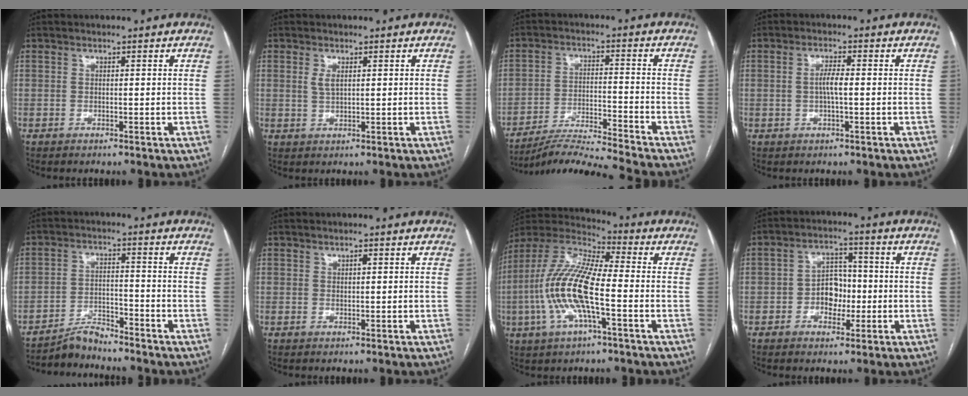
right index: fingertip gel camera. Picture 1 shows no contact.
{"total": 2.0, "force": [0.7, 0.7, 1.7], "torque": [-0.037, -0.002, 0.018]}
{"total": 12.5, "force": [-11.7, -2.7, 3.3], "torque": [-0.045, -0.012, -0.200]}
{"total": 2.9, "force": [-0.1, 0.4, 2.9], "torque": [-0.059, 0.001, 0.000]}
{"total": 4.4, "force": [-4.4, 0.1, 0.4], "torque": [-0.008, -0.013, -0.079]}
{"total": 0.8, "force": [0.4, 0.3, 0.6], "torque": [-0.011, -0.001, 0.005]}
{"total": 15.5, "force": [-3.1, 3.7, 14.7], "torque": [-0.319, 0.005, -0.063]}
{"total": 5.9, "force": [-1.2, 4.1, 4.1], "torque": [-0.069, 0.018, -0.020]}